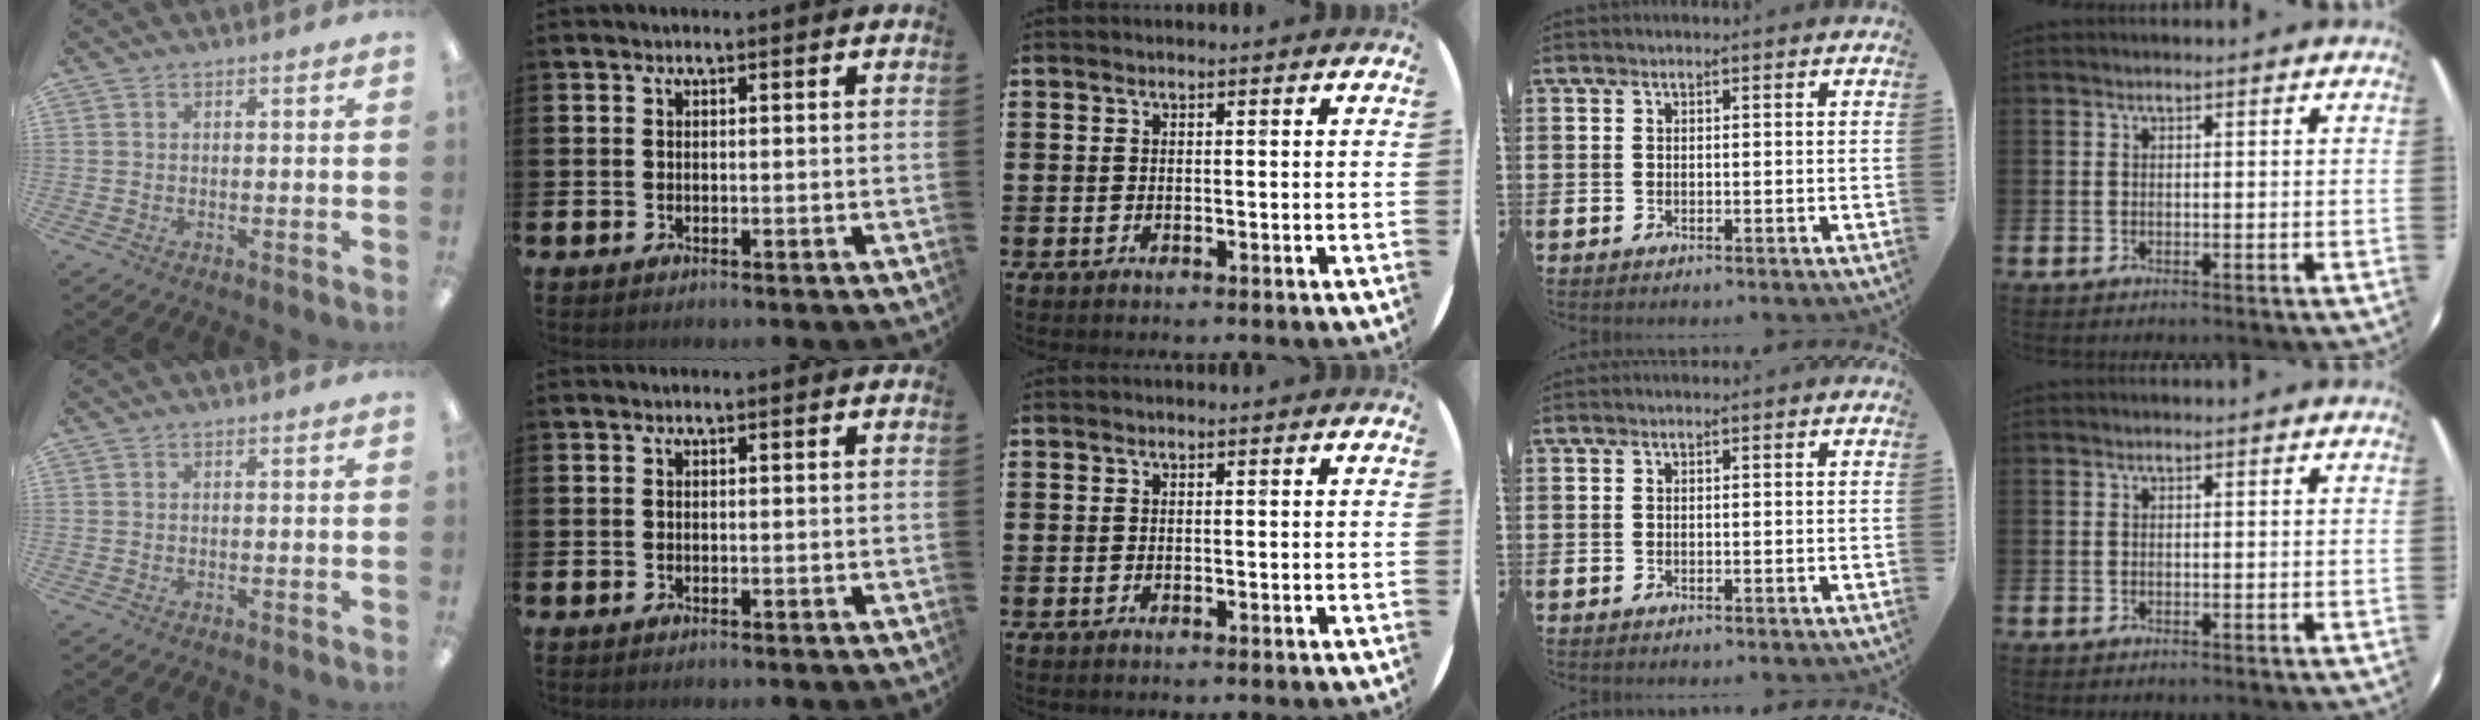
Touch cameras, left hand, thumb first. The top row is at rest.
{}